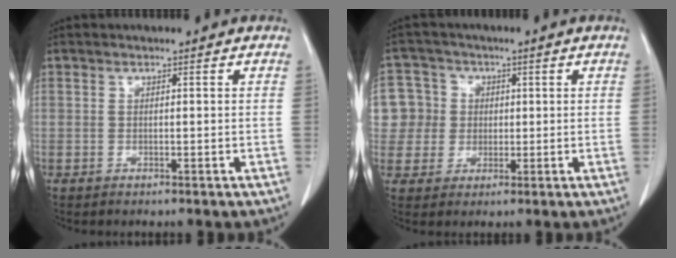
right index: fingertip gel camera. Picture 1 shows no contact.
{"total": 8.4, "force": [1.3, 8.2, 0.7], "torque": [-0.023, 0.032, 0.032]}